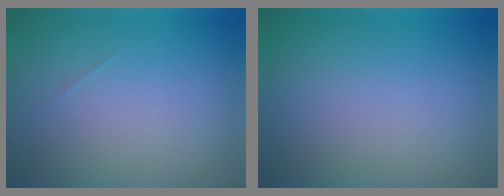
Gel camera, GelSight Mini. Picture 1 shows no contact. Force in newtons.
{"total": 0.0}